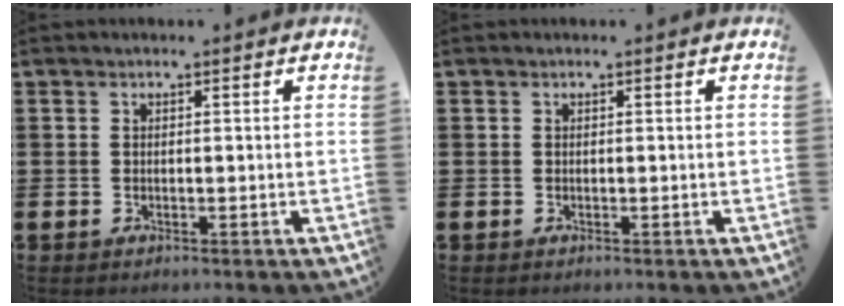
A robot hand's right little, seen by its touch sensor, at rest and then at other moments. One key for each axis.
{"total": 0.0}